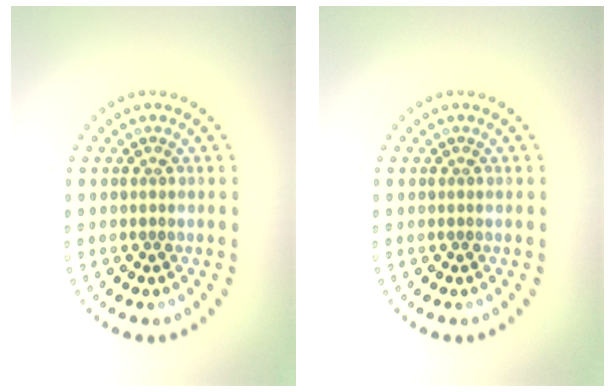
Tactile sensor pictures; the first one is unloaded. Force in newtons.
{"total": 0.0}